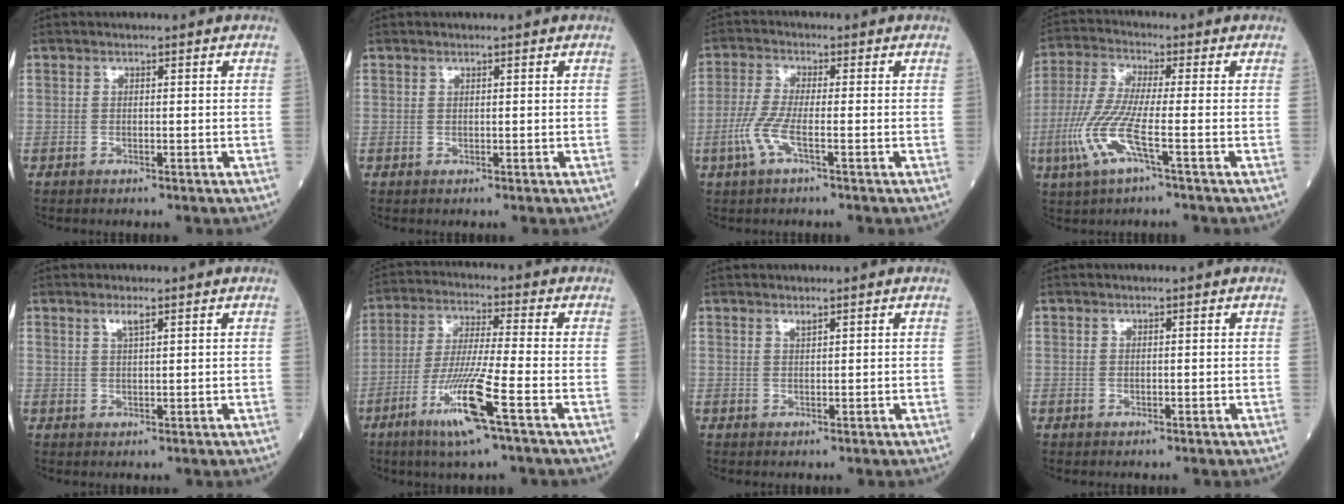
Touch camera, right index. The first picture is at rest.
{"total": 0.0}
{"total": 4.9, "force": [-1.8, 0.5, 4.5], "torque": [-0.106, -0.004, -0.042]}
{"total": 8.6, "force": [-2.9, 0.3, 8.1], "torque": [-0.181, -0.009, -0.067]}
{"total": 1.8, "force": [1.2, 0.1, 1.4], "torque": [-0.029, 0.002, 0.025]}
{"total": 10.8, "force": [-5.0, -0.8, 9.6], "torque": [-0.190, -0.021, -0.098]}
{"total": 0.7, "force": [0.6, -0.1, 0.3], "torque": [-0.007, -0.004, 0.012]}
{"total": 0.0}